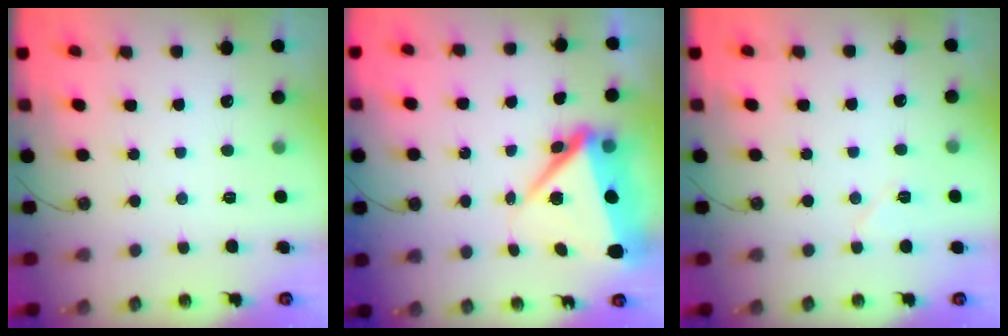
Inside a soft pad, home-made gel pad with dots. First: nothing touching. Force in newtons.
{"total": 10.5, "press": 10.5, "slide": 0.8}
{"total": 6.0, "press": 5.7, "slide": 1.9}